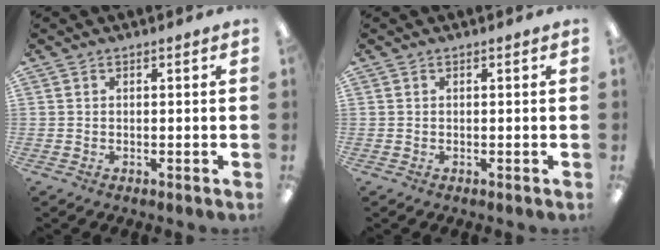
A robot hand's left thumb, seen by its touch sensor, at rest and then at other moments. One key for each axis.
{"total": 0.0}